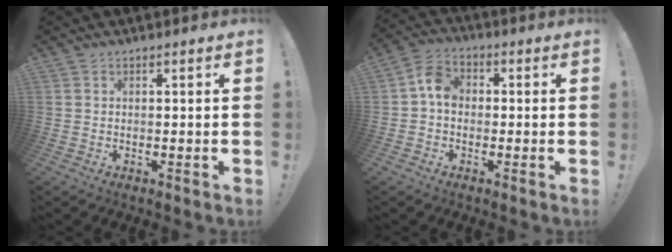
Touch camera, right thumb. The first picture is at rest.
{"total": 7.2, "force": [0.0, 5.6, 4.6], "torque": [-0.077, 0.016, 0.003]}